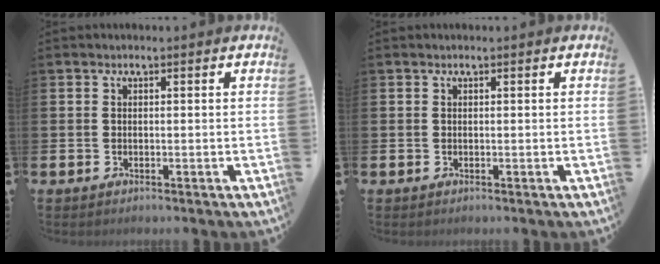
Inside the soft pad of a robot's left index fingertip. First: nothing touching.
{"total": 0.0}